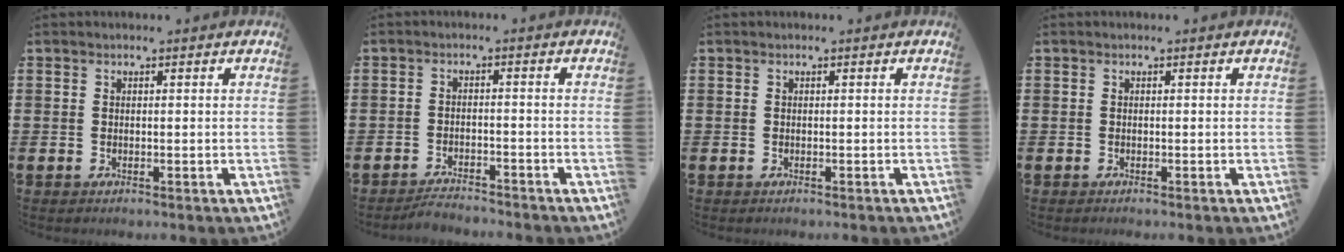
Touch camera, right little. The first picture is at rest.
{"total": 2.3, "force": [-2.3, 0.0, -0.1], "torque": [-0.005, 0.004, -0.047]}
{"total": 0.0}
{"total": 0.0}